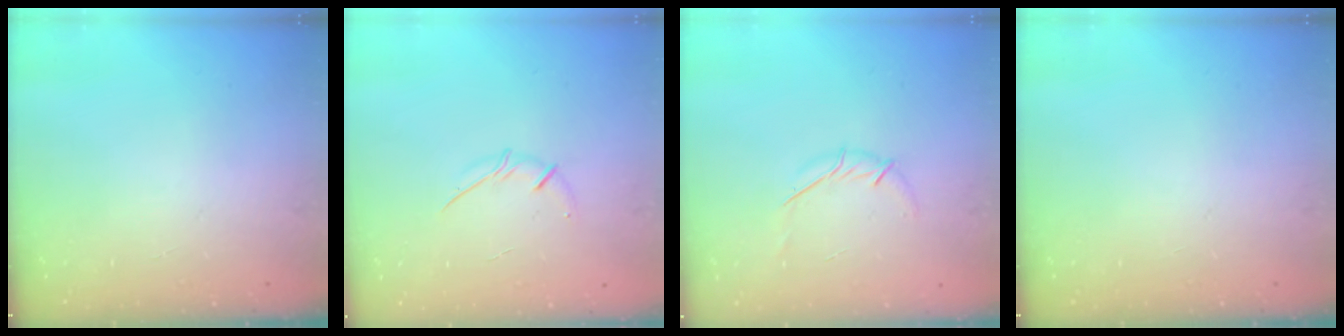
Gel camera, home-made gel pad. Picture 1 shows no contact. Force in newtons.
{"total": 5.6, "press": 5.6, "slide": 0.7}
{"total": 3.9, "press": 3.8, "slide": 0.8}
{"total": 0.0}